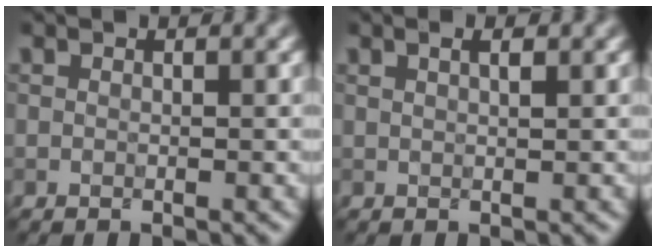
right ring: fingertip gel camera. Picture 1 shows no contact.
{"total": 1.3, "force": [0.7, 0.5, 1.0], "torque": [0.000, 0.003, -0.001]}